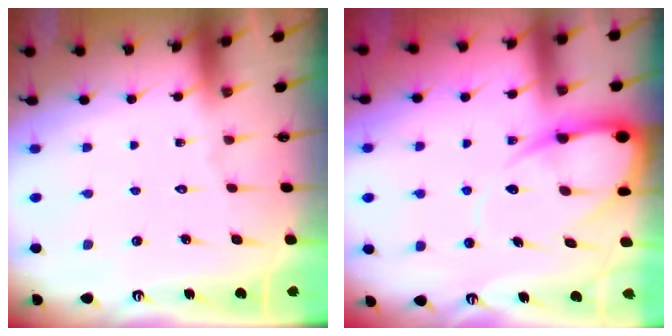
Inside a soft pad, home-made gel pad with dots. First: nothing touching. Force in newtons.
{"total": 11.9, "press": 11.9, "slide": 1.0}